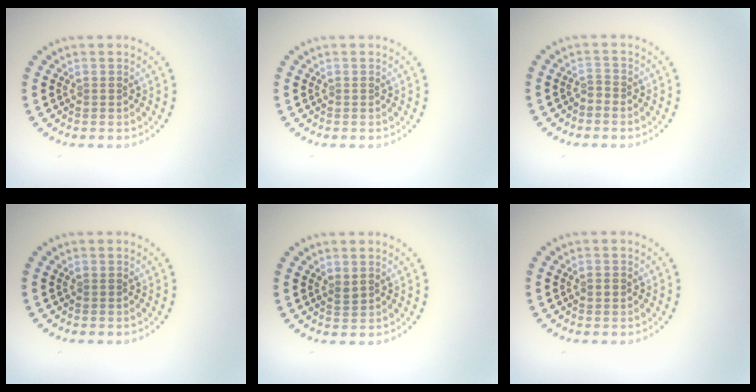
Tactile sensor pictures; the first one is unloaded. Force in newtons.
{"total": 0.0}
{"total": 0.5, "press": 0.2, "slide": 0.5}
{"total": 0.0}
{"total": 0.8, "press": 0.7, "slide": 0.4}
{"total": 1.1, "press": 1.1, "slide": 0.1}